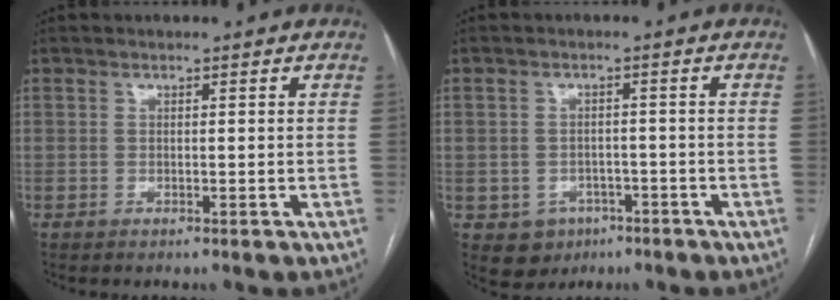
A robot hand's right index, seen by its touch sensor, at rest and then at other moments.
{"total": 5.3, "force": [-2.4, 4.7, 0.9], "torque": [-0.009, 0.009, -0.026]}